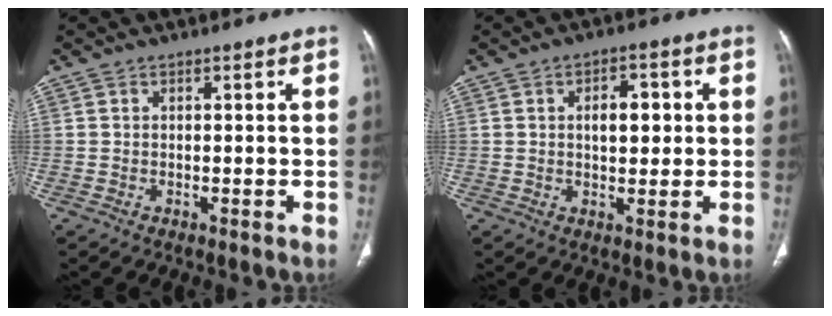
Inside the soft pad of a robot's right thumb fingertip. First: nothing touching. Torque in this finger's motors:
{"motor_torque": [0.20, -0.04, 0.19, 0.70, 0.14]}